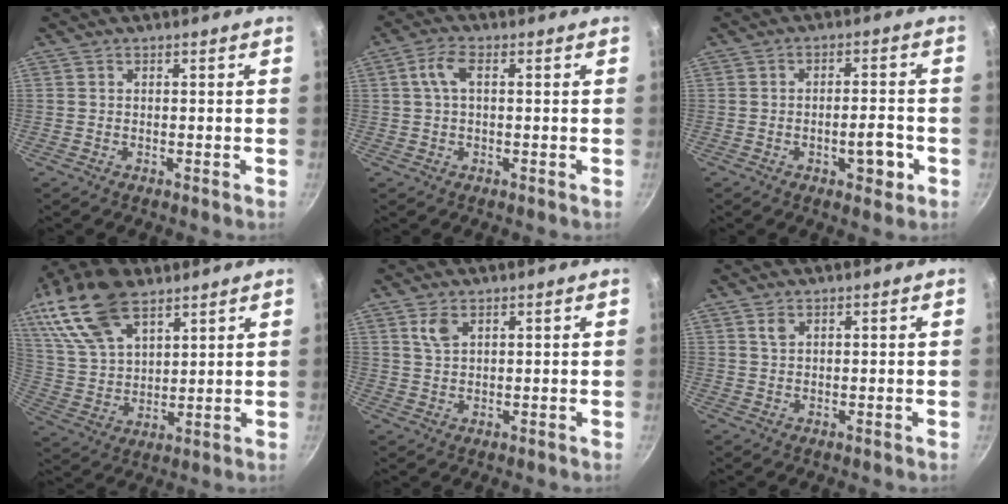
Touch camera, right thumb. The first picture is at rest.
{"total": 4.4, "force": [0.8, 2.1, 3.8], "torque": [-0.081, 0.013, 0.013]}
{"total": 6.0, "force": [-2.2, 2.4, 5.0], "torque": [-0.061, 0.014, -0.030]}
{"total": 18.0, "force": [10.4, 9.5, 11.2], "torque": [-0.209, -0.018, 0.208]}
{"total": 3.4, "force": [1.8, 1.8, 2.2], "torque": [-0.039, -0.006, 0.038]}
{"total": 1.7, "force": [0.9, 0.9, 1.1], "torque": [-0.020, -0.004, 0.019]}